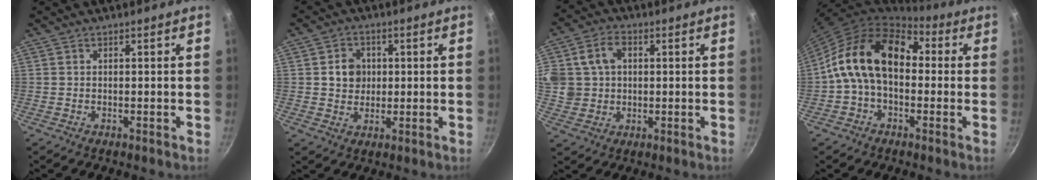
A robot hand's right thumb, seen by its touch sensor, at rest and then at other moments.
{"total": 5.4, "force": [0.7, 4.8, 2.4], "torque": [-0.011, 0.002, 0.010]}
{"total": 9.7, "force": [2.1, 7.9, 5.2], "torque": [-0.082, 0.006, 0.038]}
{"total": 16.0, "force": [0.9, 10.8, 11.7], "torque": [-0.175, 0.038, -0.007]}